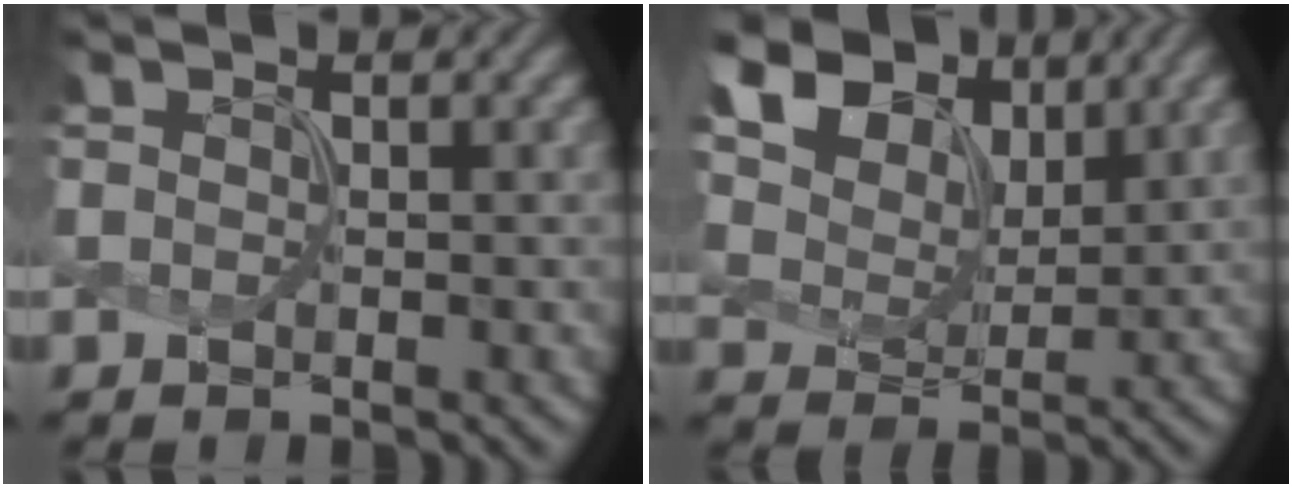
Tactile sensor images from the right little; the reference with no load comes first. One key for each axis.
{"total": 10.7, "fx": 6.4, "fy": 6.7, "fz": 5.4, "tx": -0.140, "ty": 0.021, "tz": 0.108}